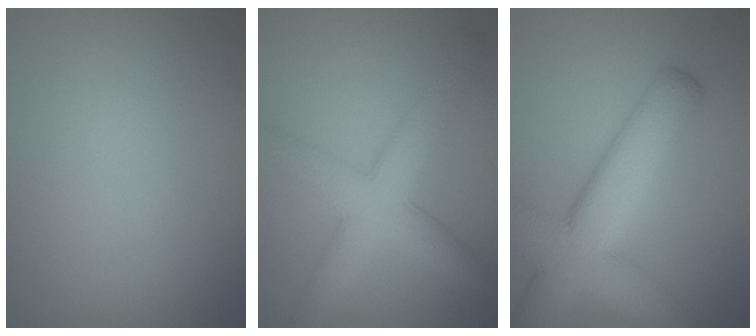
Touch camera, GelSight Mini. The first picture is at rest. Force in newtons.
{"total": 6.4, "press": 6.4, "slide": 0.2}
{"total": 10.4, "press": 10.3, "slide": 0.7}